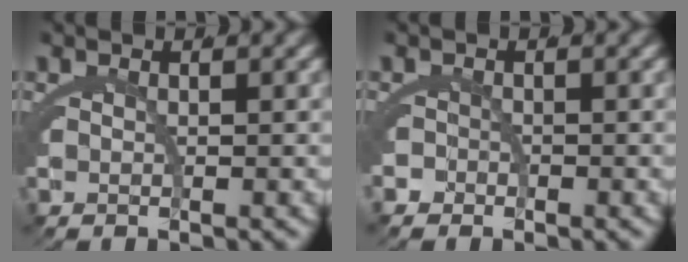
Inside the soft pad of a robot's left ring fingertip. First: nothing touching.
{"total": 1.0, "force": [-1.0, 0.3, -0.2], "torque": [0.007, -0.005, -0.019]}